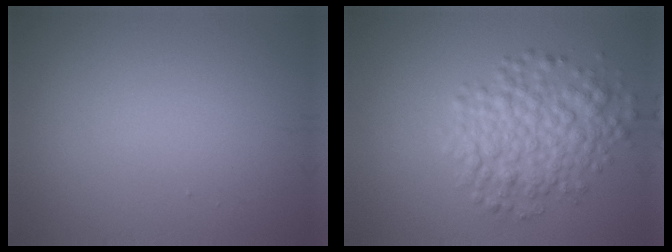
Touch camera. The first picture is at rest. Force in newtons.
{"total": 5.5, "press": 5.5, "slide": 0.1}